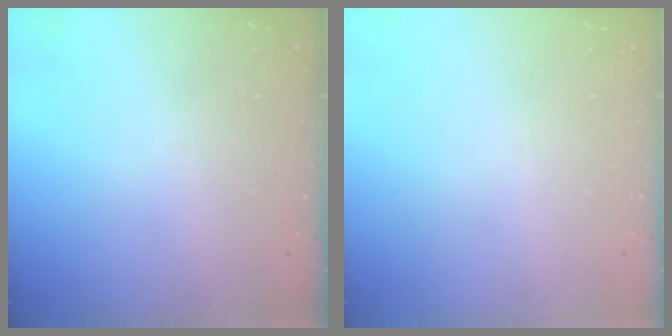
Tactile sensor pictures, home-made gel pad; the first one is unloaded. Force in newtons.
{"total": 0.0}